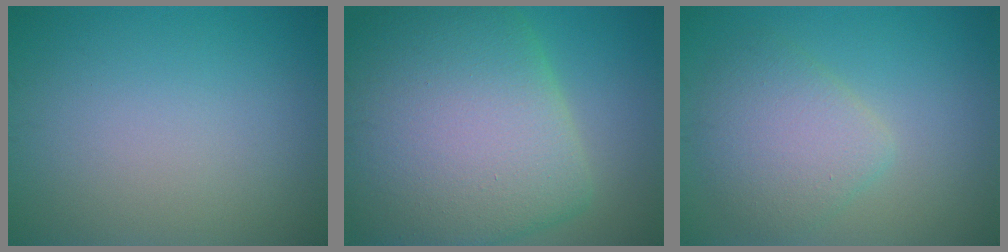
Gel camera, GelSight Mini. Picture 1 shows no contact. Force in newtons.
{"total": 14.1, "press": 14.1, "slide": 0.8}
{"total": 4.1, "press": 4.1, "slide": 0.2}